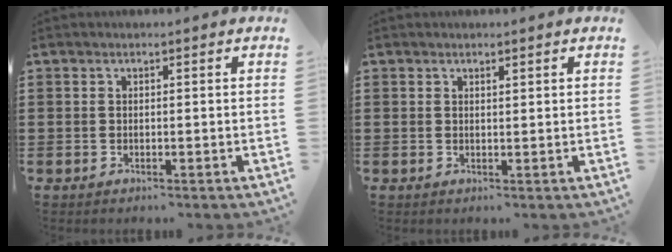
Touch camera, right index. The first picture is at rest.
{"total": 0.6, "force": [0.5, 0.2, 0.3], "torque": [-0.006, 0.001, 0.010]}